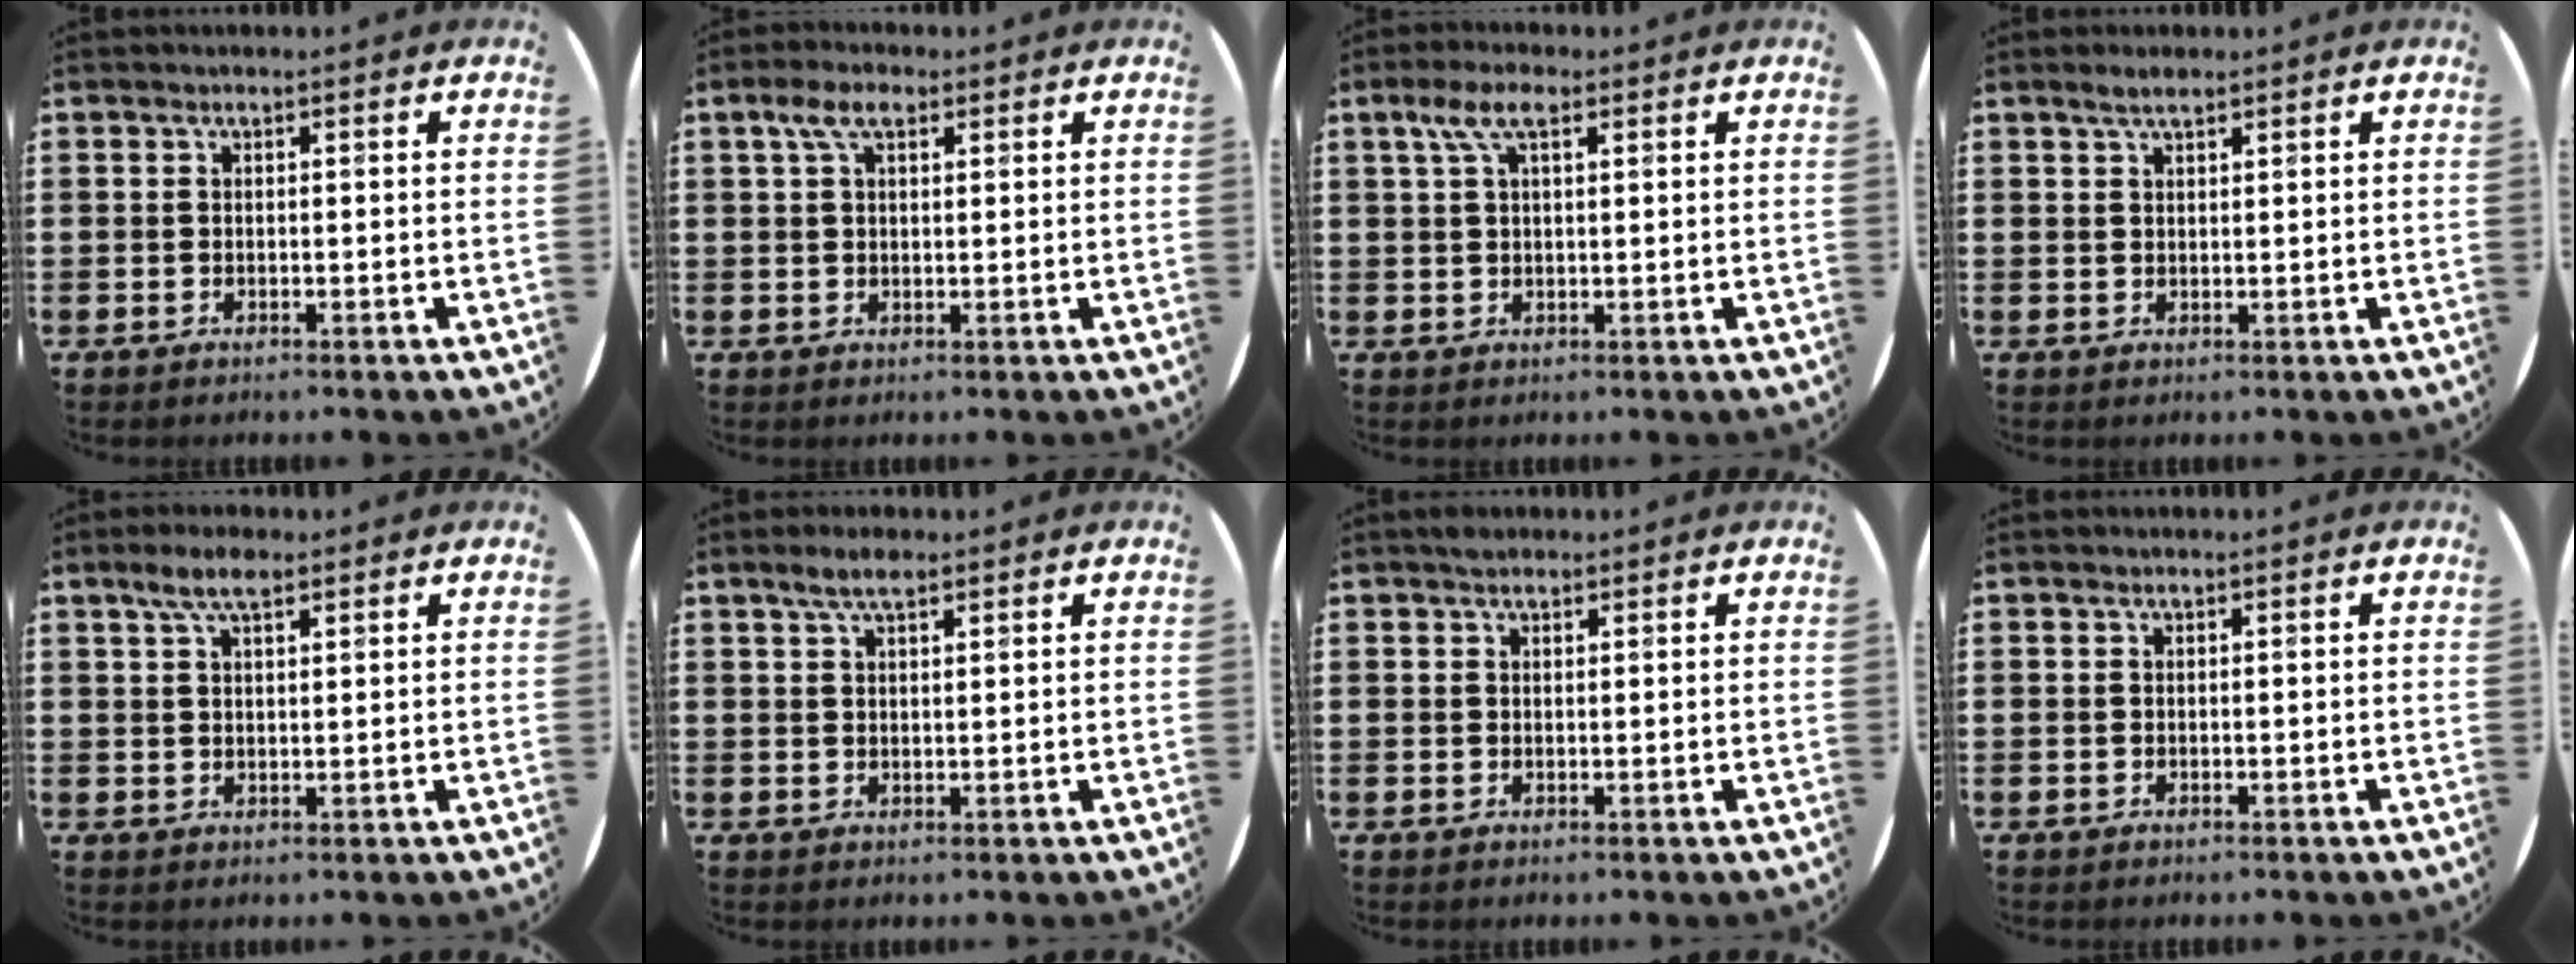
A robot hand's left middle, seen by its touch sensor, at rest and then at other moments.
{"total": 4.0, "force": [2.3, 1.8, 2.7], "torque": [-0.051, 0.005, 0.039]}
{"total": 4.3, "force": [2.4, 1.6, 3.3], "torque": [-0.071, 0.009, 0.040]}
{"total": 1.8, "force": [1.5, 0.4, 0.9], "torque": [-0.019, 0.005, 0.026]}
{"total": 4.4, "force": [2.9, 1.5, 2.8], "torque": [-0.045, 0.001, 0.048]}
{"total": 3.1, "force": [2.2, 0.9, 1.9], "torque": [-0.032, 0.004, 0.037]}
{"total": 1.0, "force": [0.9, 0.5, 0.2], "torque": [0.004, 0.000, 0.015]}
{"total": 0.0}